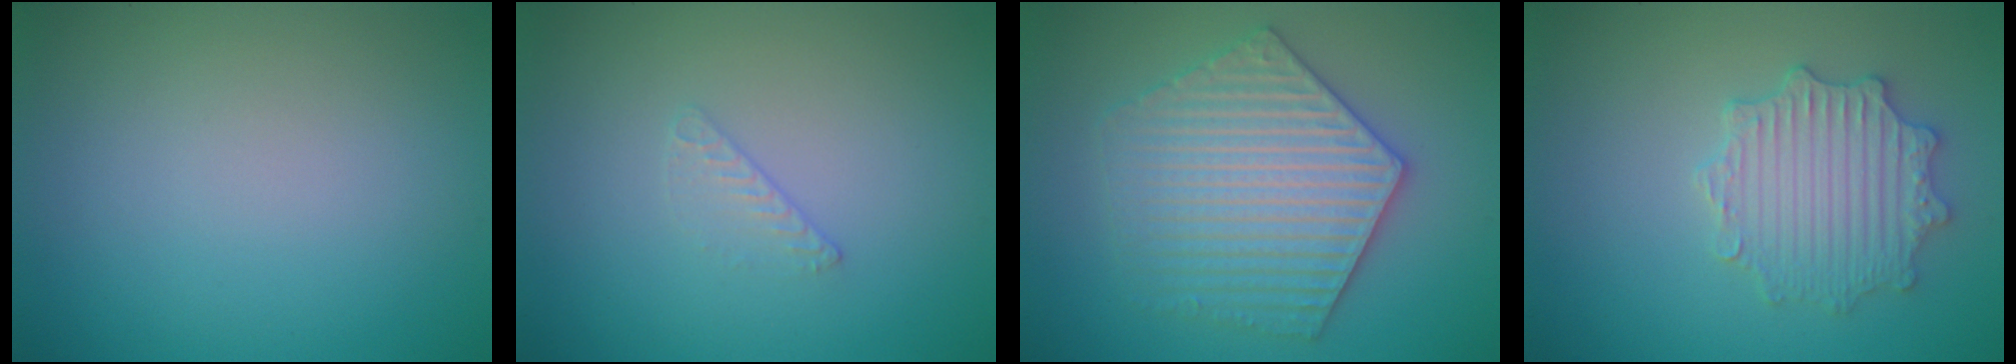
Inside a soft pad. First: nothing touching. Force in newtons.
{"total": 0.6, "press": 0.3, "slide": 0.5}
{"total": 6.2, "press": 6.1, "slide": 1.0}
{"total": 3.7, "press": 3.5, "slide": 1.4}